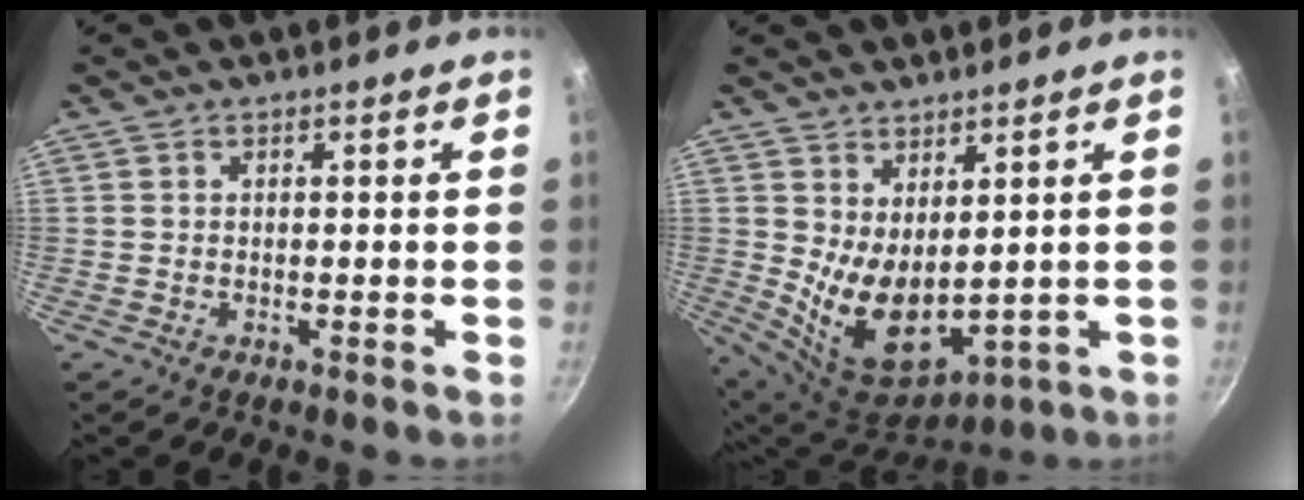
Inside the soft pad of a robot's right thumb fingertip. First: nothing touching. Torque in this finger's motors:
{"motor_torque": [-0.55, 1.16, 1.37, 0.09, 0.09]}